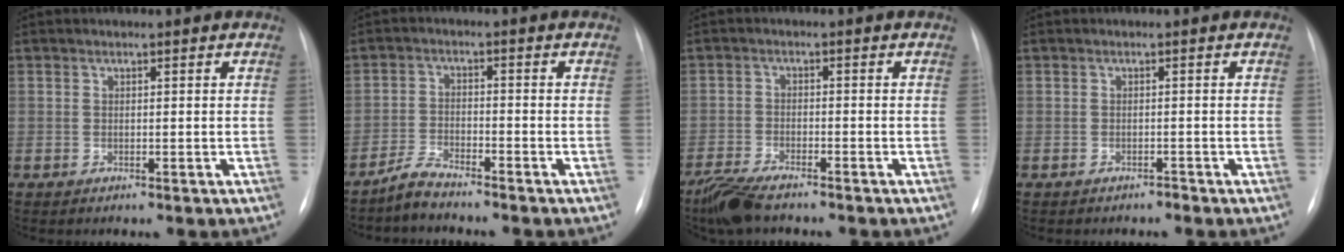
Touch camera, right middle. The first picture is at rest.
{"total": 3.5, "force": [-3.3, 0.2, 0.9], "torque": [-0.023, -0.011, -0.068]}
{"total": 6.4, "force": [-5.3, 1.2, 3.4], "torque": [-0.072, -0.018, -0.099]}
{"total": 0.7, "force": [-0.6, 0.2, 0.0], "torque": [-0.004, -0.002, -0.014]}